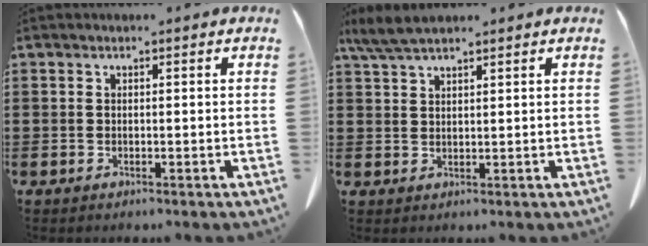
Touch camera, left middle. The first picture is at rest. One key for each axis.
{"total": 4.2, "fx": 3.3, "fy": 0.7, "fz": 2.5, "tx": -0.057, "ty": -0.002, "tz": 0.063}